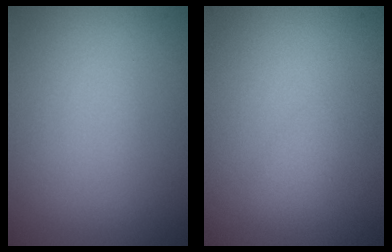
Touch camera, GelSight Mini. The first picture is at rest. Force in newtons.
{"total": 0.7, "press": 0.7, "slide": 0.1}